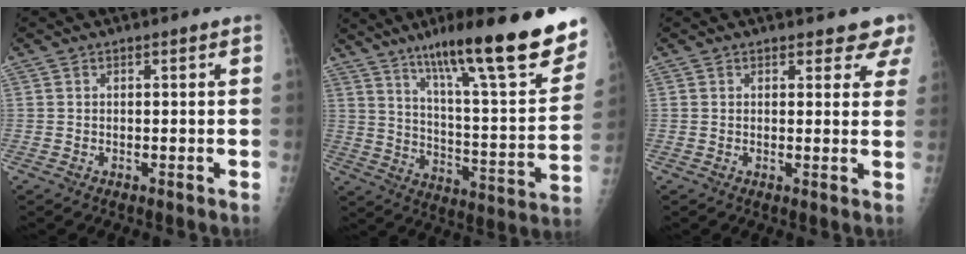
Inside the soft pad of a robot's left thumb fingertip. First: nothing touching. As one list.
[{"total": 27.7, "force": [18.2, 4.5, 20.3], "torque": [-0.279, -0.061, 0.276]}, {"total": 4.3, "force": [3.8, 1.8, 0.8], "torque": [0.026, -0.019, 0.025]}]